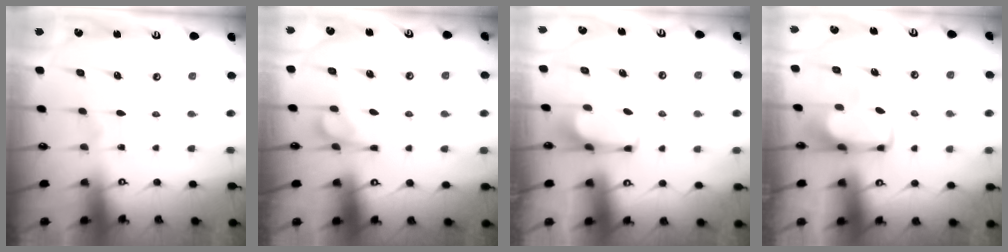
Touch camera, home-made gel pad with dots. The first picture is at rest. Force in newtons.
{"total": 5.5, "press": 5.5, "slide": 0.6}
{"total": 1.6, "press": 1.6, "slide": 0.2}
{"total": 2.1, "press": 2.0, "slide": 0.4}